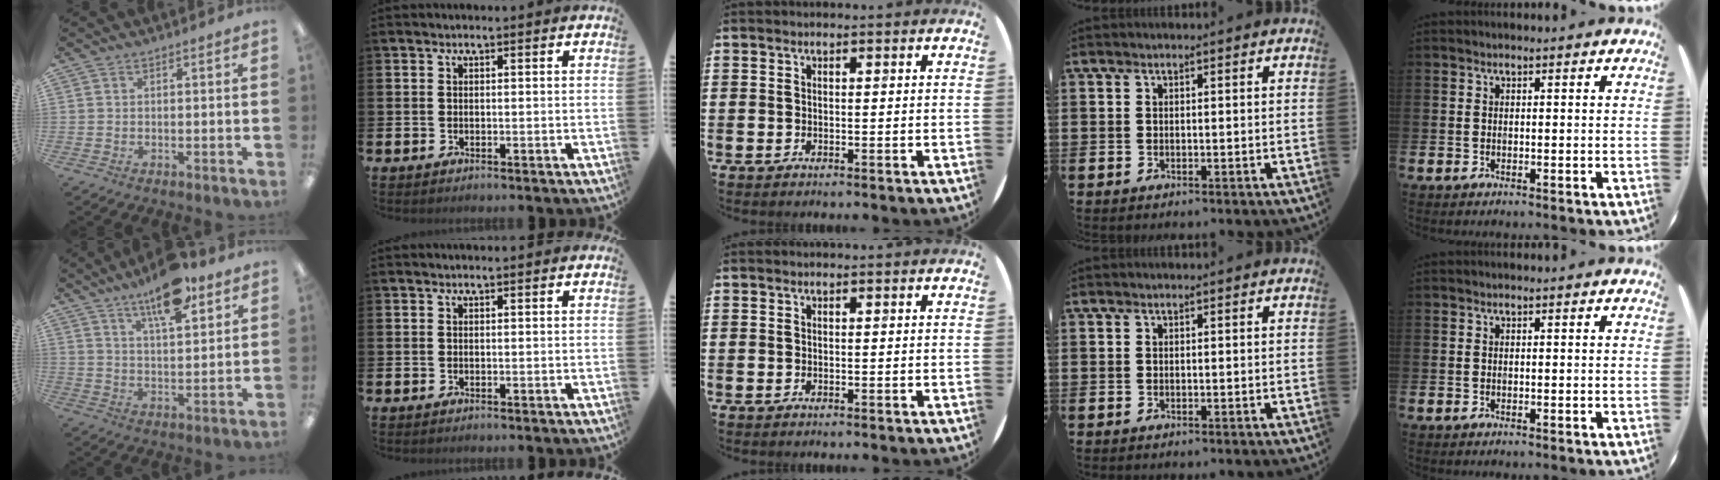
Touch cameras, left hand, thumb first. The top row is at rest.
{"thumb": {"total": 12.5, "force": [8.6, 4.2, 8.1], "torque": [-0.118, -0.045, 0.143]}}